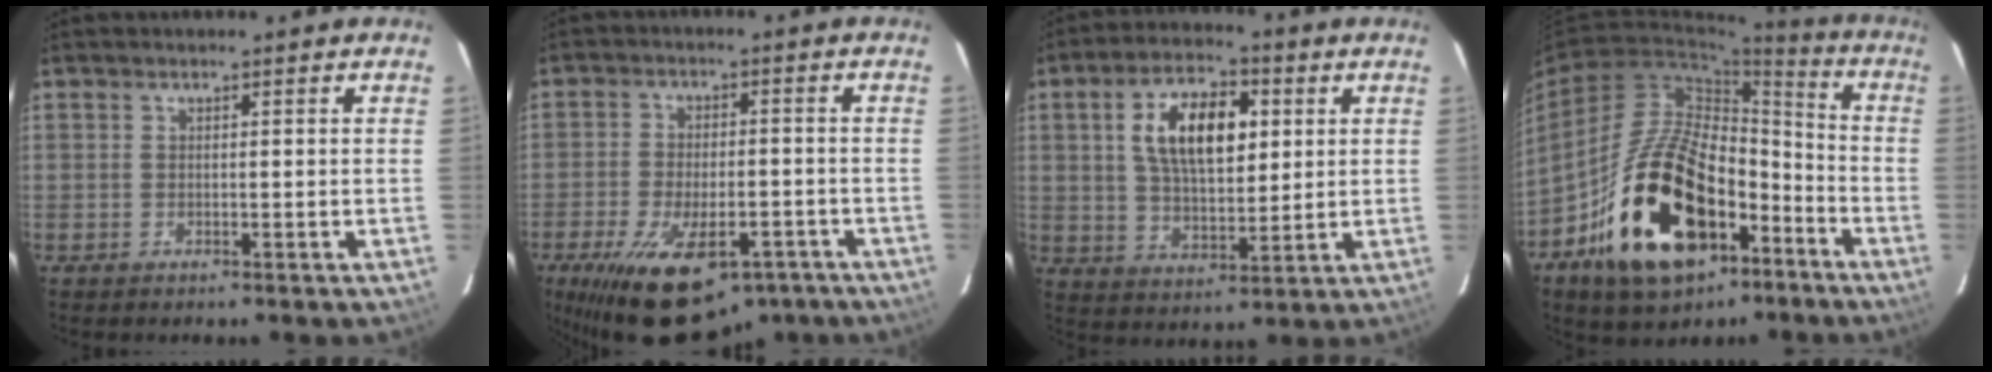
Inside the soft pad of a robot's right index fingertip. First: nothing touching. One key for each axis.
{"total": 19.4, "fx": -12.3, "fy": 8.8, "fz": 12.1, "tx": -0.239, "ty": -0.028, "tz": -0.181}
{"total": 13.3, "fx": 3.5, "fy": 6.7, "fz": 10.9, "tx": -0.193, "ty": 0.021, "tz": 0.064}
{"total": 22.5, "fx": -11.3, "fy": 11.9, "fz": 15.3, "tx": -0.283, "ty": 0.018, "tz": -0.172}